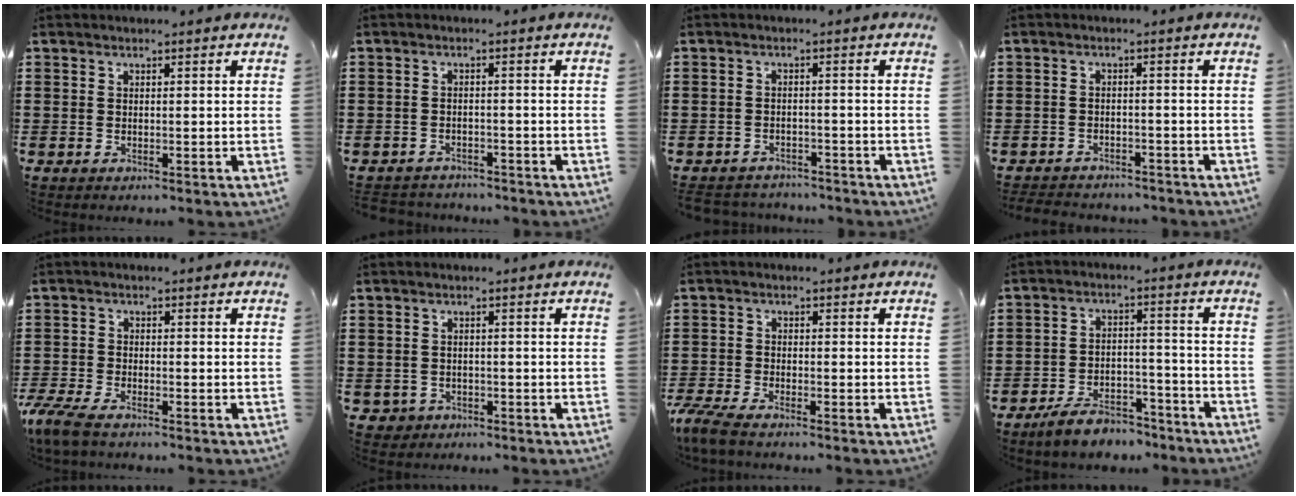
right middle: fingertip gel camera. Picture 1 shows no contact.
{"total": 2.2, "force": [-2.2, 0.4, -0.1], "torque": [-0.006, -0.003, -0.048]}
{"total": 2.6, "force": [-2.5, 0.5, -0.1], "torque": [-0.007, -0.003, -0.055]}
{"total": 2.6, "force": [-2.6, 0.4, 0.0], "torque": [-0.008, -0.005, -0.056]}
{"total": 4.1, "force": [-3.3, 0.6, 2.2], "torque": [-0.074, -0.016, -0.073]}
{"total": 1.3, "force": [-0.8, 0.9, 0.1], "torque": [-0.009, -0.002, -0.020]}
{"total": 3.7, "force": [-3.3, 0.2, 1.7], "torque": [-0.057, -0.016, -0.071]}
{"total": 5.9, "force": [-5.5, 1.5, 1.7], "torque": [-0.030, 0.011, -0.105]}